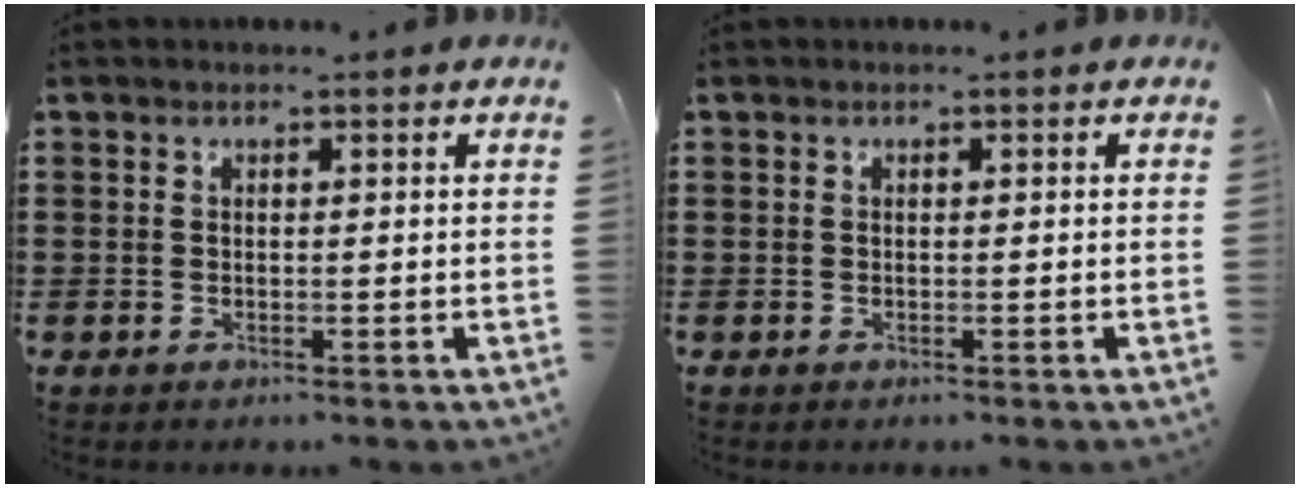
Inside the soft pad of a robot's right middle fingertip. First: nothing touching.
{"total": 0.0}